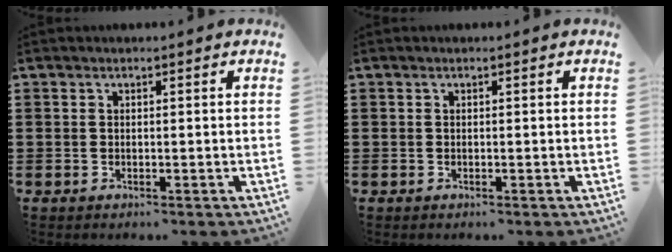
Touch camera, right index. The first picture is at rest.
{"total": 0.0}